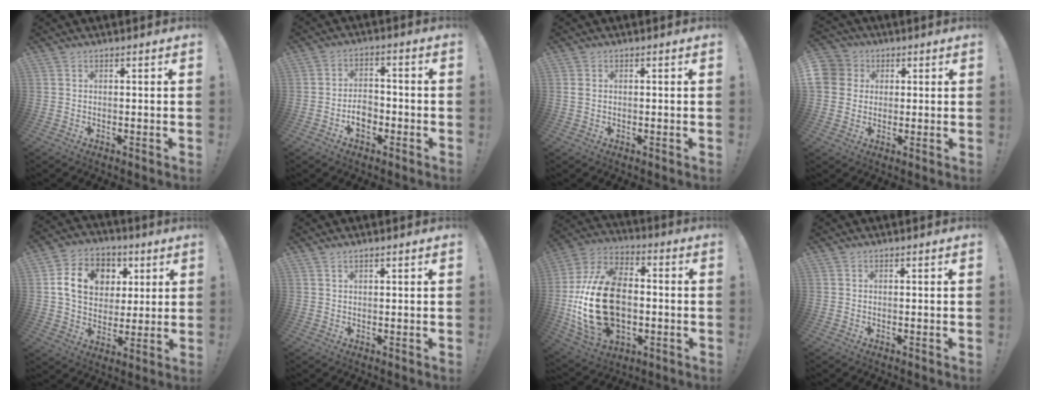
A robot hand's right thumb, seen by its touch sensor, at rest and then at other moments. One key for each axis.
{"total": 6.3, "fx": -2.5, "fy": 4.3, "fz": 3.8, "tx": -0.054, "ty": 0.009, "tz": -0.045}
{"total": 1.2, "fx": 0.2, "fy": 0.8, "fz": 0.8, "tx": -0.017, "ty": 0.004, "tz": 0.005}
{"total": 7.9, "fx": 1.7, "fy": 7.3, "fz": 2.5, "tx": -0.052, "ty": 0.000, "tz": 0.034}
{"total": 14.6, "fx": 4.3, "fy": 11.5, "fz": 7.9, "tx": -0.117, "ty": -0.008, "tz": 0.086}
{"total": 0.9, "fx": 0.7, "fy": 0.1, "fz": 0.5, "tx": -0.017, "ty": 0.003, "tz": 0.014}
{"total": 26.1, "fx": -2.5, "fy": 17.3, "fz": 19.3, "tx": -0.364, "ty": 0.026, "tz": -0.023}
{"total": 0.0}